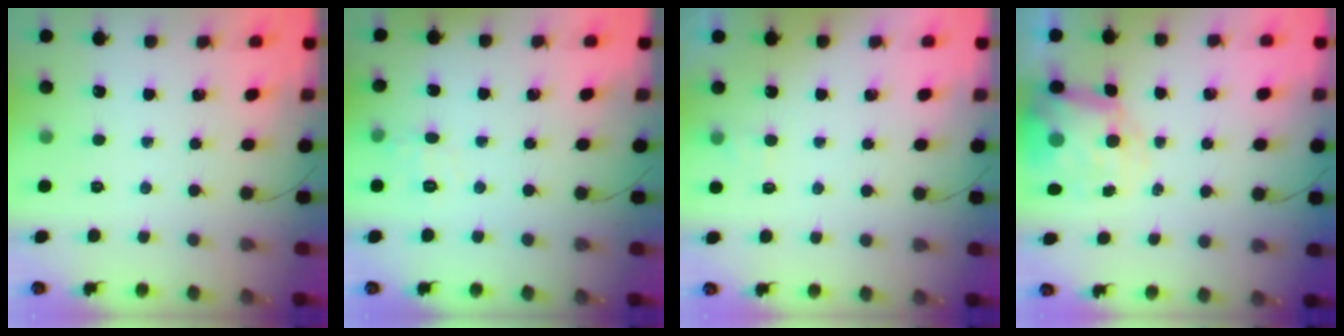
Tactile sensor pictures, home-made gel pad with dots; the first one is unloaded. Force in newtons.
{"total": 5.9, "press": 5.7, "slide": 1.5}
{"total": 1.4, "press": 1.0, "slide": 1.0}
{"total": 7.5, "press": 7.3, "slide": 1.3}